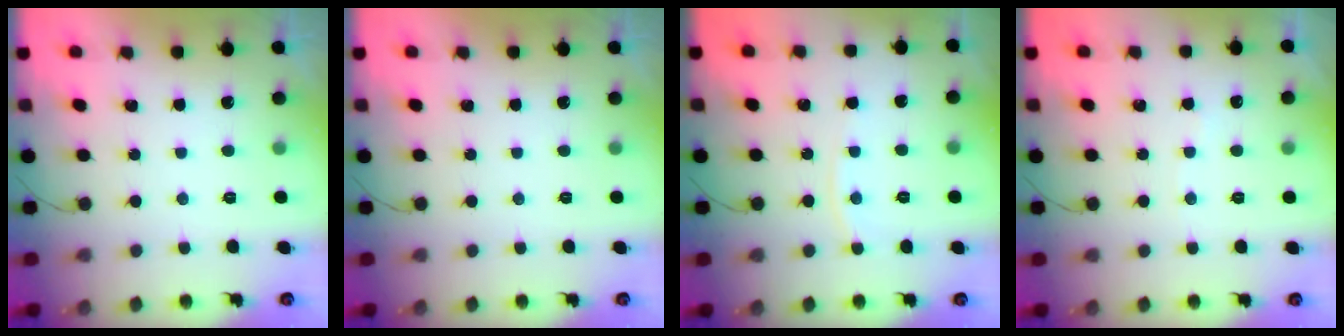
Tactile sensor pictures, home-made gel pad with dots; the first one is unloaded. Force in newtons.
{"total": 0.0}
{"total": 3.9, "press": 3.9, "slide": 0.6}
{"total": 2.4, "press": 2.3, "slide": 0.3}